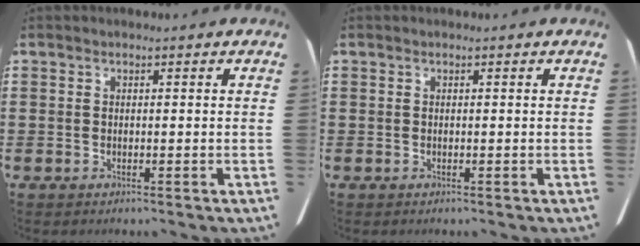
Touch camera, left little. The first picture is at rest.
{"total": 0.0}